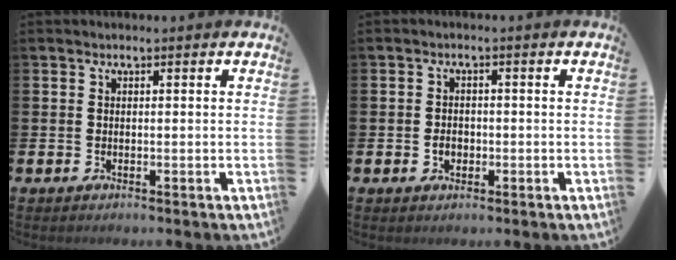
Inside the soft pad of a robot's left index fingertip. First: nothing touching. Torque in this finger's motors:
{"motor_torque": [0.19, -0.05, 0.03, 0.04]}